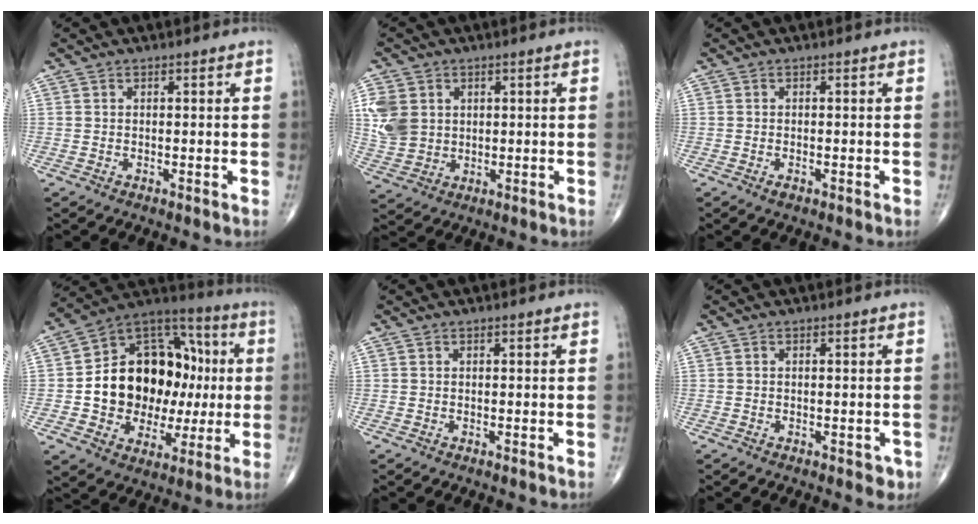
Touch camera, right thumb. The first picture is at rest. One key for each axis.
{"total": 8.6, "fx": 2.0, "fy": 7.0, "fz": 4.5, "tx": -0.082, "ty": -0.002, "tz": 0.048}
{"total": 1.0, "fx": -0.6, "fy": 0.5, "fz": 0.7, "tx": -0.008, "ty": 0.000, "tz": -0.009}
{"total": 23.4, "fx": 0.1, "fy": 17.0, "fz": 16.0, "tx": -0.196, "ty": 0.041, "tz": 0.012}
{"total": 0.0}
{"total": 1.6, "fx": -0.8, "fy": 1.0, "fz": 1.0, "tx": 0.000, "ty": 0.001, "tz": -0.009}